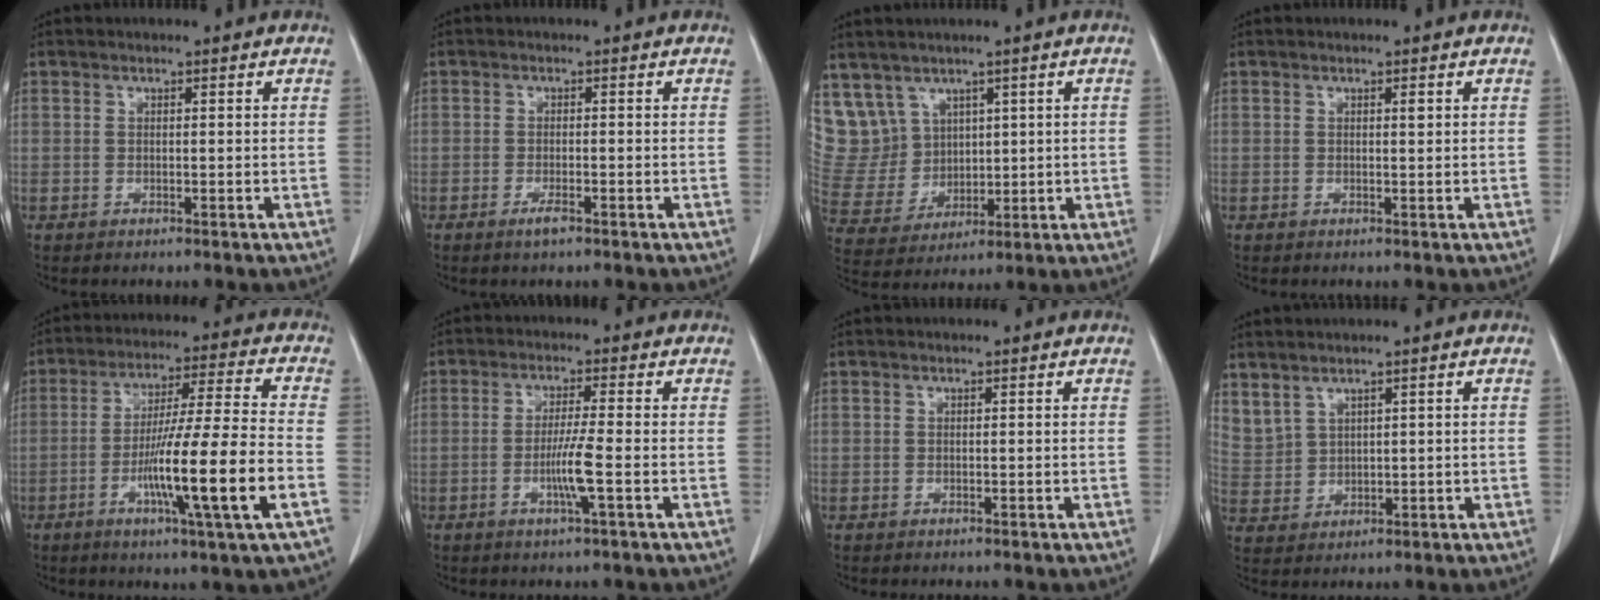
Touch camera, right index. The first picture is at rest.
{"total": 1.7, "force": [-1.1, 0.3, 1.3], "torque": [-0.026, -0.003, -0.018]}
{"total": 11.2, "force": [6.2, 9.3, 1.6], "torque": [-0.058, 0.049, 0.153]}
{"total": 0.7, "force": [0.3, 0.1, 0.6], "torque": [-0.011, -0.001, 0.003]}
{"total": 15.4, "force": [-4.8, -1.0, 14.6], "torque": [-0.260, -0.013, -0.087]}
{"total": 5.0, "force": [-1.4, -0.6, 4.8], "torque": [-0.091, -0.010, -0.030]}
{"total": 0.0}
{"total": 5.9, "force": [4.0, 3.7, 2.3], "torque": [-0.069, 0.007, 0.104]}